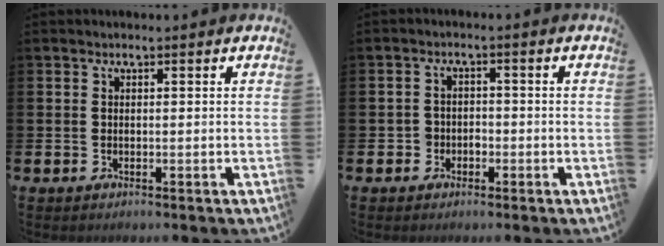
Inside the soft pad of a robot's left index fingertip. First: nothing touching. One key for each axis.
{"total": 2.2, "fx": -1.2, "fy": 1.8, "fz": 0.1, "tx": -0.007, "ty": 0.004, "tz": -0.030}